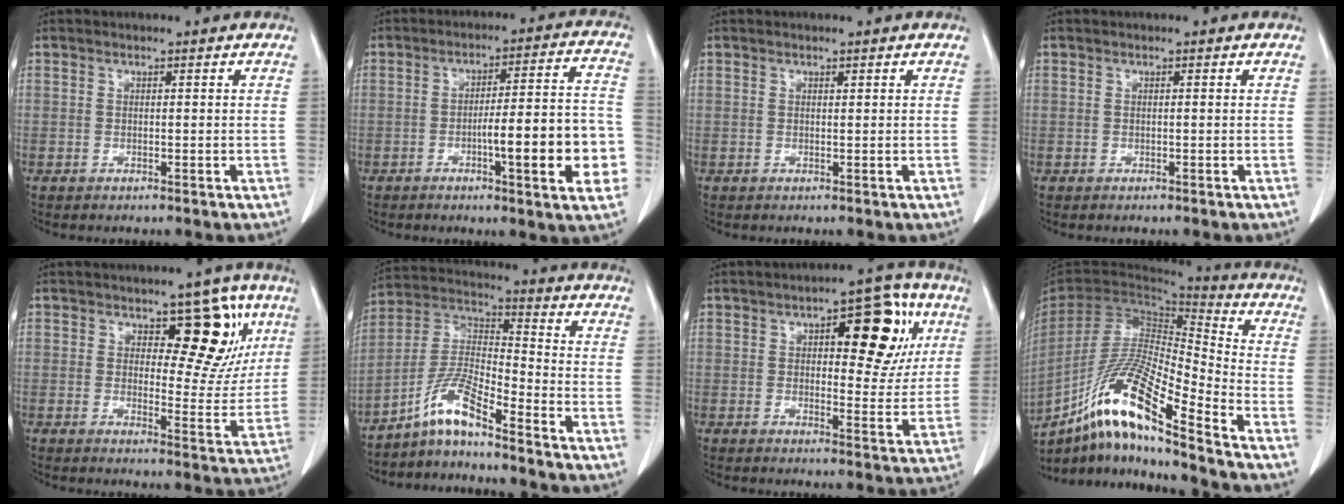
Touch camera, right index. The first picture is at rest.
{"total": 14.2, "force": [-3.9, 1.9, 13.5], "torque": [-0.171, 0.020, -0.051]}
{"total": 0.0}
{"total": 0.0}
{"total": 10.2, "force": [5.0, 5.1, 7.3], "torque": [-0.070, 0.007, 0.069]}
{"total": 8.0, "force": [-6.3, 0.2, 5.0], "torque": [-0.112, 0.006, -0.123]}
{"total": 12.7, "force": [4.8, 5.0, 10.7], "torque": [-0.124, 0.025, 0.061]}
{"total": 18.0, "force": [-12.2, 0.9, 13.3], "torque": [-0.269, -0.017, -0.223]}